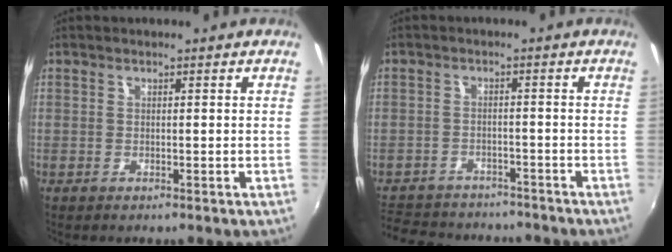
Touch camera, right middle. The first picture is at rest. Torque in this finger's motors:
{"motor_torque": [0.02, -0.89, -0.60, -0.21]}